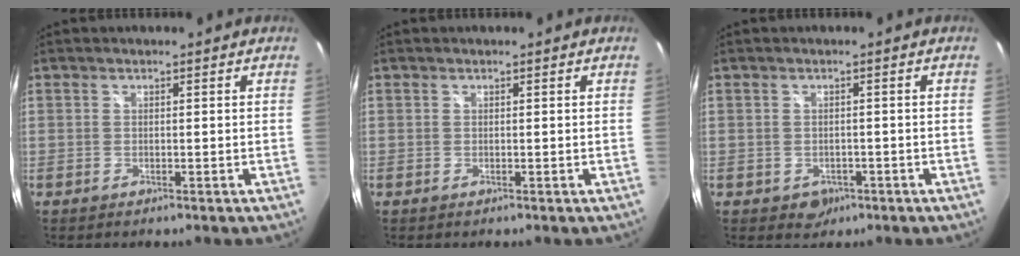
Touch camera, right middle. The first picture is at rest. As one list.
[{"total": 0.0}, {"total": 3.1, "force": [-1.3, 2.6, 1.0], "torque": [-0.026, -0.001, -0.009]}]